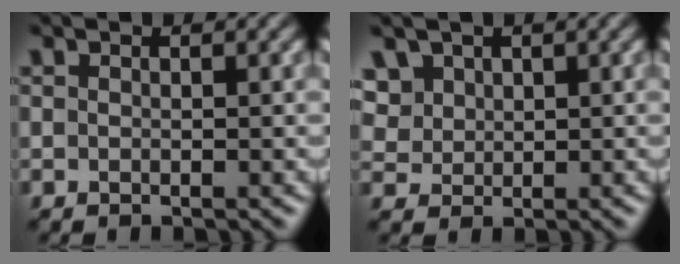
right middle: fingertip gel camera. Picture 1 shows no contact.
{"total": 3.6, "force": [2.2, 2.6, 1.2], "torque": [-0.044, 0.003, 0.050]}